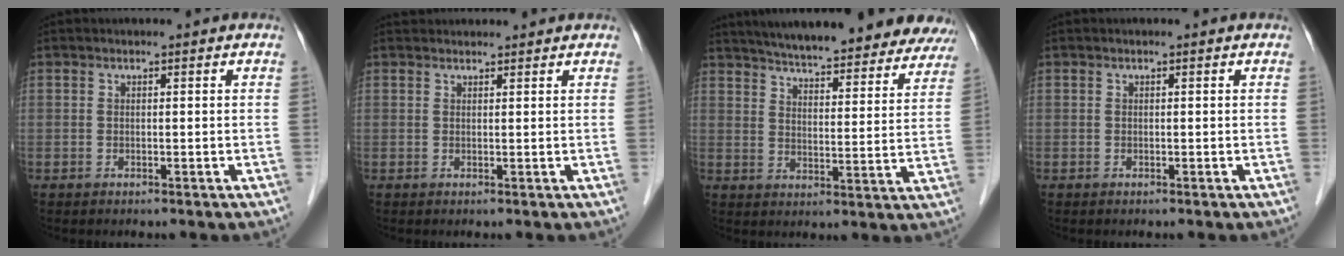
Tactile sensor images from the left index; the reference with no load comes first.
{"total": 3.6, "force": [3.5, 0.7, 0.4], "torque": [-0.006, 0.033, 0.049]}
{"total": 28.2, "force": [25.3, 5.1, 11.5], "torque": [-0.174, -0.035, 0.312]}
{"total": 0.0}